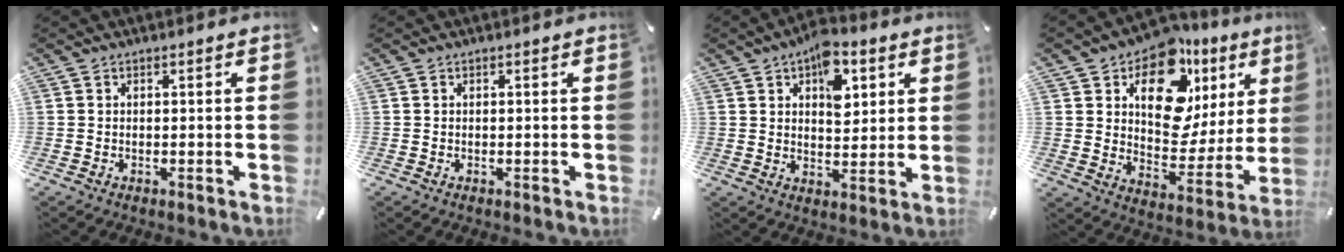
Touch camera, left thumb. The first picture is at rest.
{"total": 0.0}
{"total": 10.1, "force": [4.7, 6.2, 6.5], "torque": [-0.075, -0.016, 0.076]}
{"total": 17.7, "force": [9.3, 11.0, 10.2], "torque": [-0.141, -0.066, 0.162]}